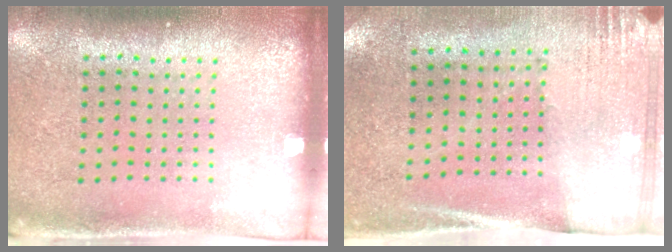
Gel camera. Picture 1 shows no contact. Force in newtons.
{"total": 2.8, "press": 2.4, "slide": 1.4}